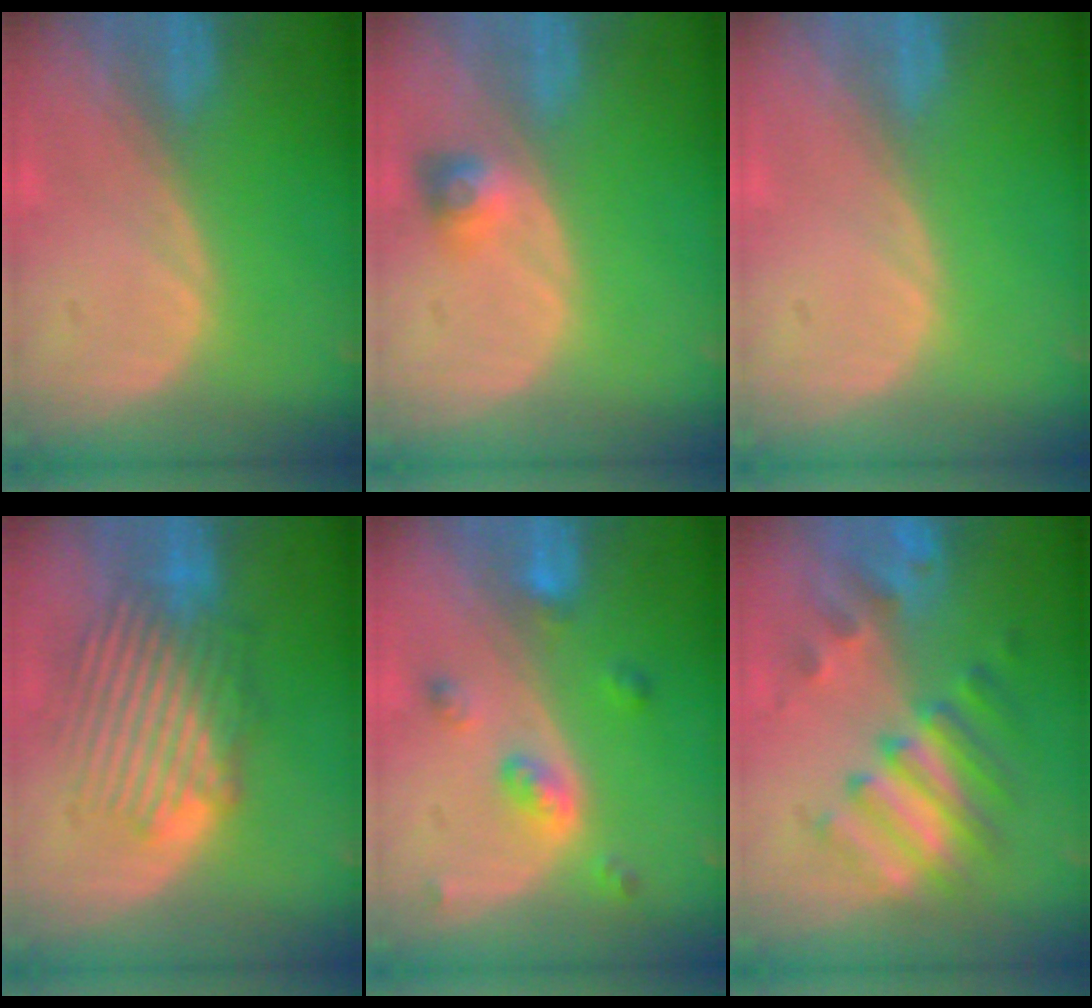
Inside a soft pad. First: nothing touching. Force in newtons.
{"total": 2.9, "press": 2.7, "slide": 1.2}
{"total": 0.0}
{"total": 8.8, "press": 8.4, "slide": 2.6}
{"total": 5.0, "press": 4.4, "slide": 2.5}
{"total": 8.5, "press": 7.9, "slide": 3.0}